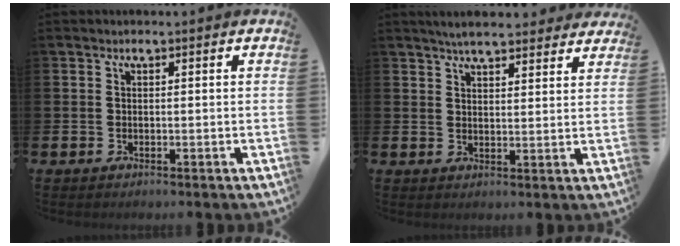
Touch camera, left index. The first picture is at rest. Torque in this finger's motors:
{"motor_torque": [1.04, -1.09, 0.50, 0.05]}